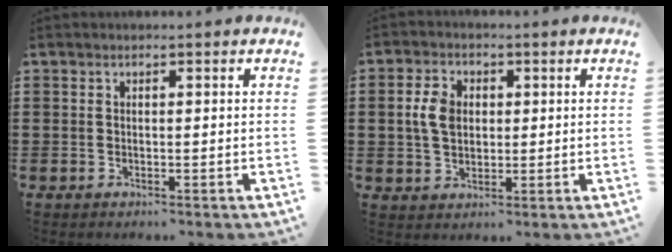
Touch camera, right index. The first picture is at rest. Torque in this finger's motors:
{"motor_torque": [1.11, 1.03, 0.19, 0.10]}